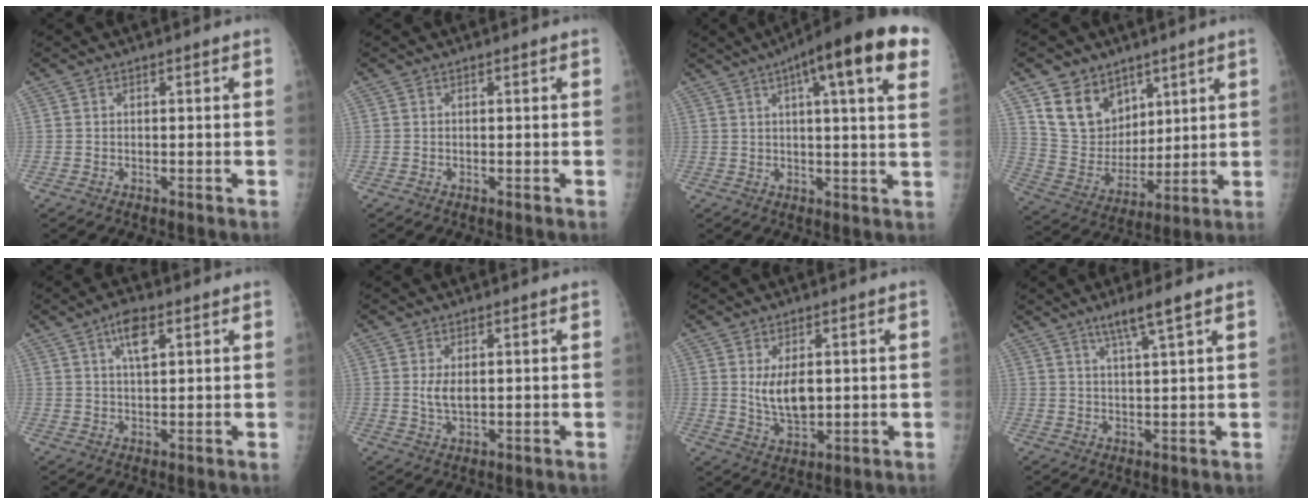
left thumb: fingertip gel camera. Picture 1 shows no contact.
{"total": 0.0}
{"total": 19.3, "force": [9.0, 3.9, 16.6], "torque": [-0.230, 0.008, 0.114]}
{"total": 13.3, "force": [7.8, 9.6, 4.7], "torque": [-0.042, -0.052, 0.159]}
{"total": 5.2, "force": [2.5, 2.1, 4.0], "torque": [-0.066, -0.005, 0.043]}
{"total": 3.0, "force": [0.6, 1.6, 2.5], "torque": [-0.045, -0.009, 0.016]}
{"total": 6.7, "force": [1.2, 3.7, 5.5], "torque": [-0.084, -0.016, 0.031]}
{"total": 5.0, "force": [3.3, -0.3, 3.8], "torque": [-0.072, -0.016, 0.063]}